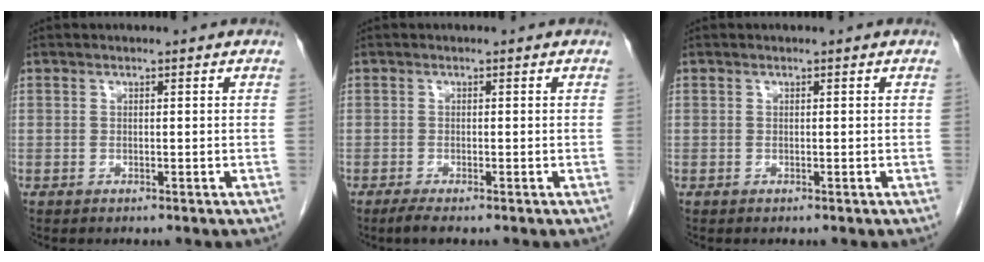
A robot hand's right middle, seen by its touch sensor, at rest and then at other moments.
{"total": 1.6, "force": [-1.2, 0.0, 1.0], "torque": [-0.030, -0.007, -0.025]}
{"total": 0.0}